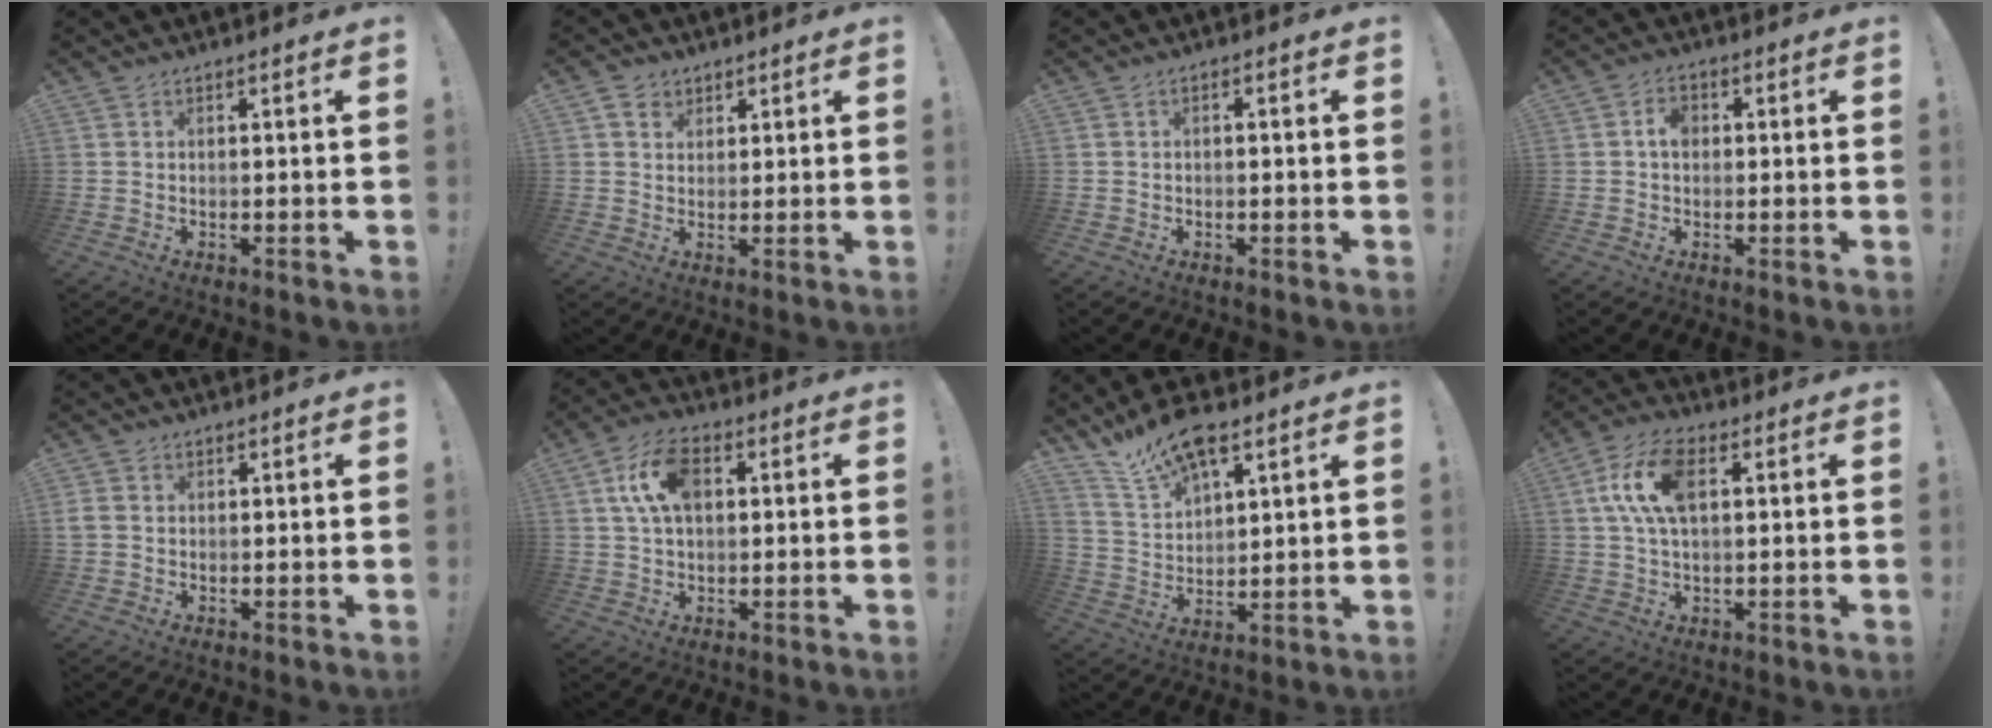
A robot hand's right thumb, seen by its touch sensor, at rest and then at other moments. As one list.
[{"total": 3.9, "force": [2.3, 2.9, 1.1], "torque": [-0.024, -0.003, 0.043]}, {"total": 1.0, "force": [-0.8, 0.3, 0.5], "torque": [-0.010, 0.004, -0.015]}, {"total": 4.1, "force": [0.3, 2.8, 2.9], "torque": [-0.045, 0.006, 0.002]}, {"total": 3.1, "force": [1.0, 2.6, 1.3], "torque": [-0.026, 0.003, 0.022]}, {"total": 11.6, "force": [3.0, 7.1, 8.6], "torque": [-0.166, 0.014, 0.056]}, {"total": 13.3, "force": [10.1, 5.1, 7.0], "torque": [-0.136, -0.056, 0.185]}, {"total": 11.9, "force": [3.1, 6.4, 9.6], "torque": [-0.195, 0.010, 0.058]}]